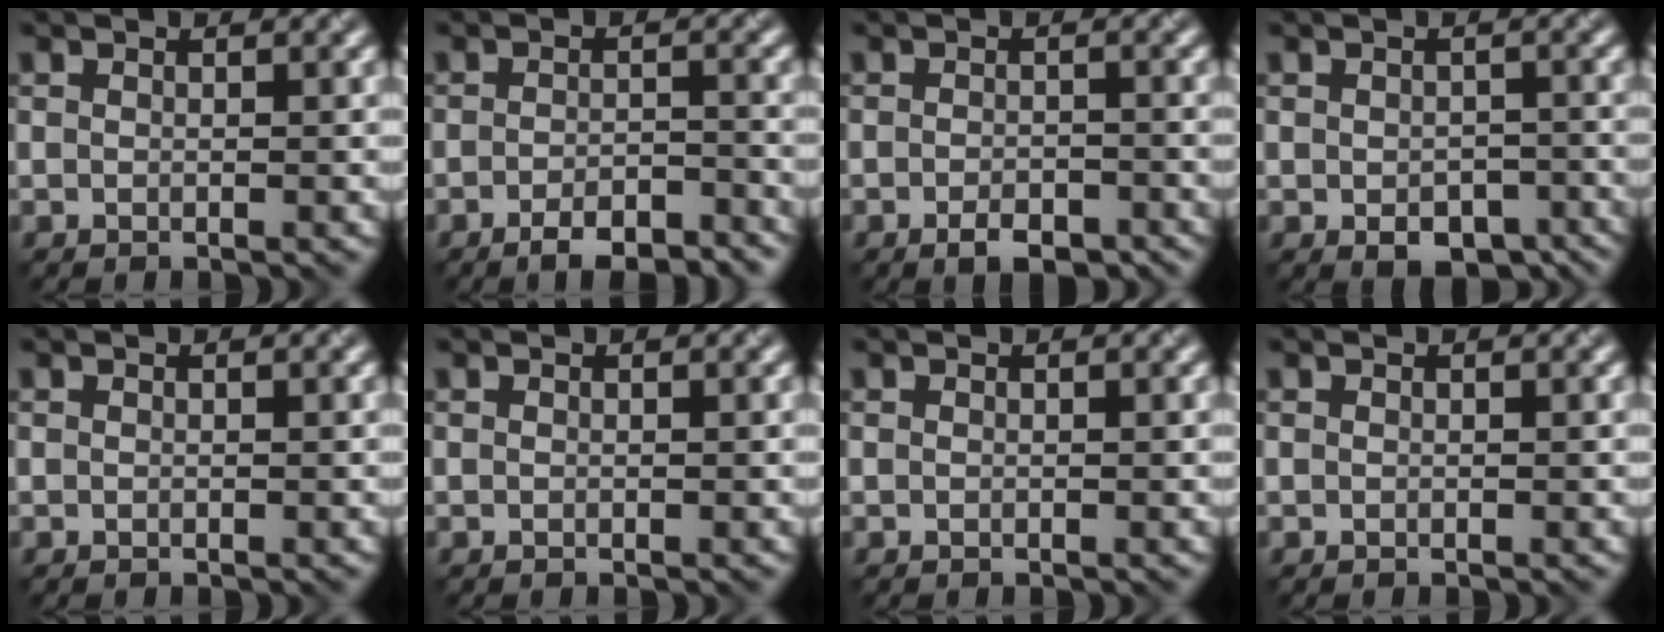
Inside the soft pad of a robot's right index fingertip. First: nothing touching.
{"total": 4.0, "force": [-2.9, 1.2, 2.5], "torque": [-0.037, 0.000, -0.045]}
{"total": 2.7, "force": [-1.6, 1.2, 1.8], "torque": [-0.027, -0.002, -0.026]}
{"total": 4.0, "force": [-1.8, 2.4, 2.7], "torque": [-0.033, -0.012, -0.021]}
{"total": 0.0}
{"total": 0.0}
{"total": 0.0}
{"total": 0.0}